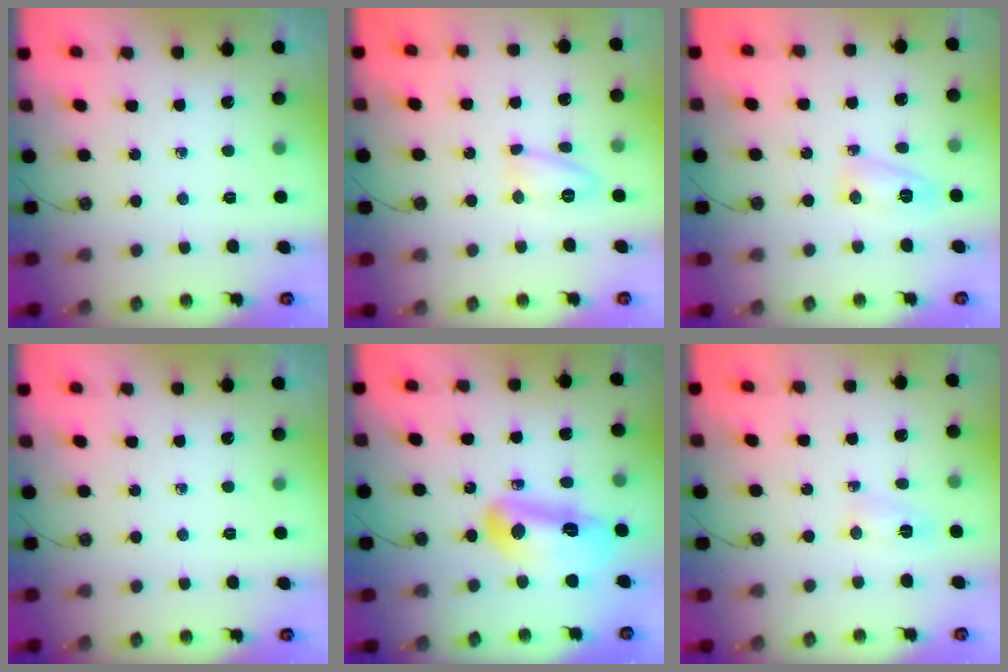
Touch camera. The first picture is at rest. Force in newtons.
{"total": 9.2, "press": 9.2, "slide": 1.2}
{"total": 5.1, "press": 5.0, "slide": 0.8}
{"total": 0.0}
{"total": 13.3, "press": 13.2, "slide": 1.6}
{"total": 2.5, "press": 2.1, "slide": 1.4}